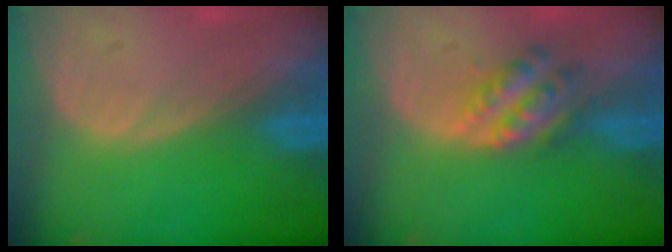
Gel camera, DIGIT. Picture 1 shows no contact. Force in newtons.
{"total": 5.1, "press": 4.8, "slide": 1.8}